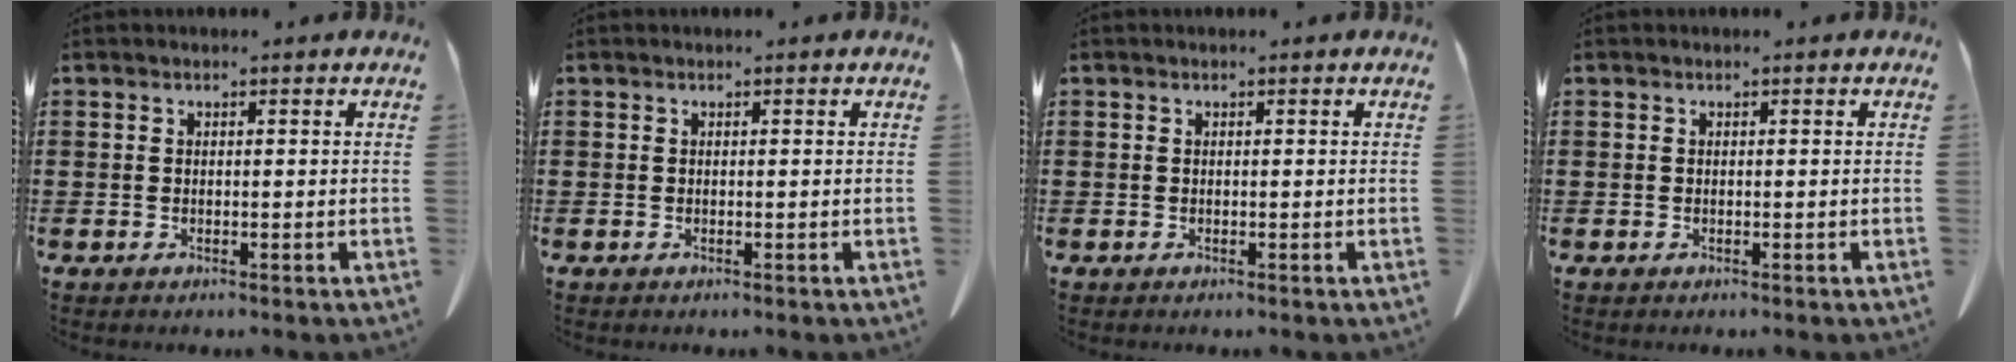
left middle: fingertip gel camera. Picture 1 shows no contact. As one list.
[{"total": 0.0}, {"total": 0.0}, {"total": 0.0}]